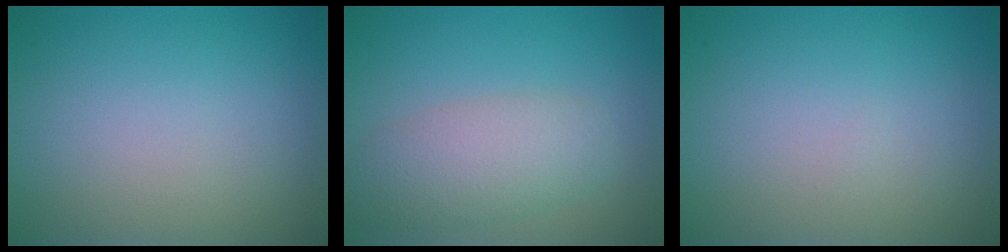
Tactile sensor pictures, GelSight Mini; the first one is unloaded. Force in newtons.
{"total": 4.2, "press": 4.2, "slide": 0.2}
{"total": 0.0}